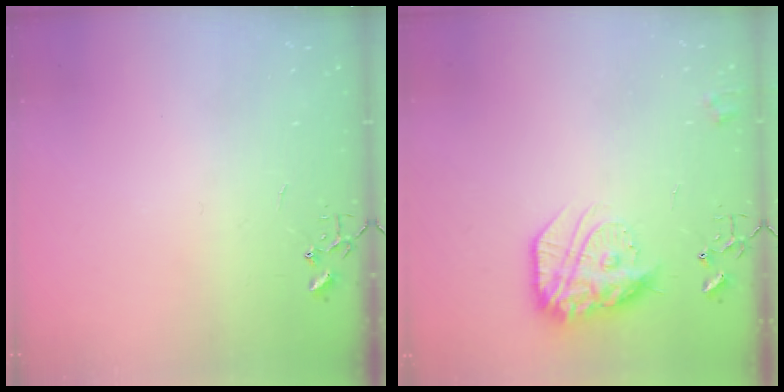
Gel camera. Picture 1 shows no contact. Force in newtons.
{"total": 17.3, "press": 17.2, "slide": 1.4}